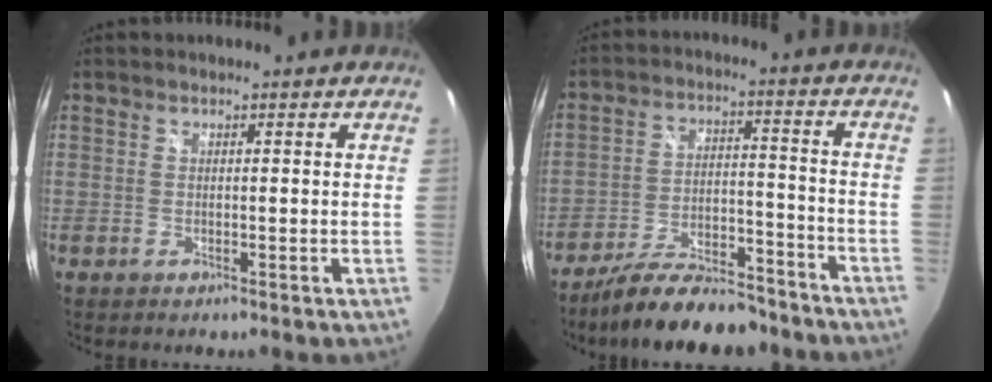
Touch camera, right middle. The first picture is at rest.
{"total": 16.0, "force": [-13.5, 4.4, 7.3], "torque": [-0.136, -0.003, -0.200]}